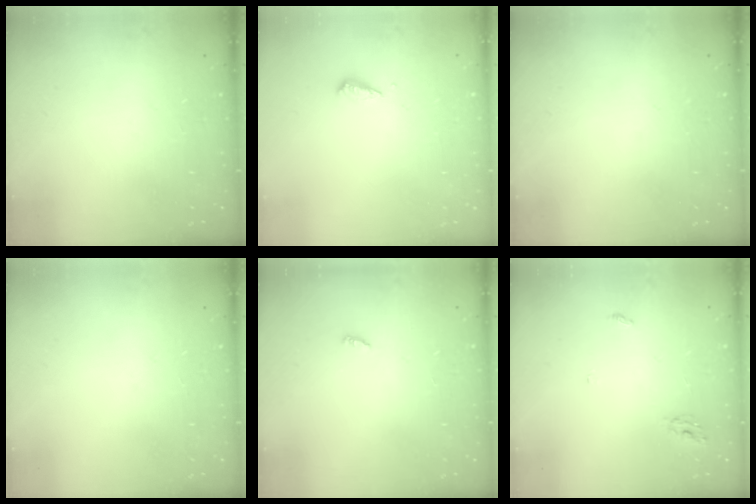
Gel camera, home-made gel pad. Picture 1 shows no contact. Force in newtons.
{"total": 3.1, "press": 3.1, "slide": 0.3}
{"total": 0.0}
{"total": 0.0}
{"total": 2.3, "press": 2.3, "slide": 0.2}
{"total": 2.8, "press": 2.8, "slide": 0.2}